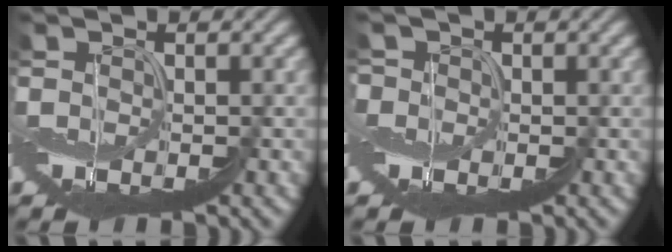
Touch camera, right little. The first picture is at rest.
{"total": 2.0, "force": [0.3, 1.9, 0.6], "torque": [-0.001, 0.017, -0.020]}